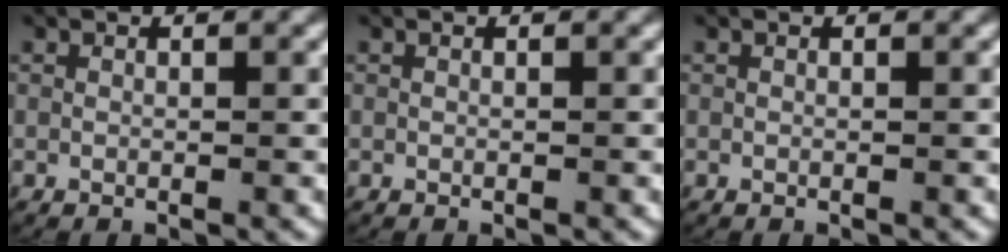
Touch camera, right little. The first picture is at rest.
{"total": 0.0}
{"total": 0.0}